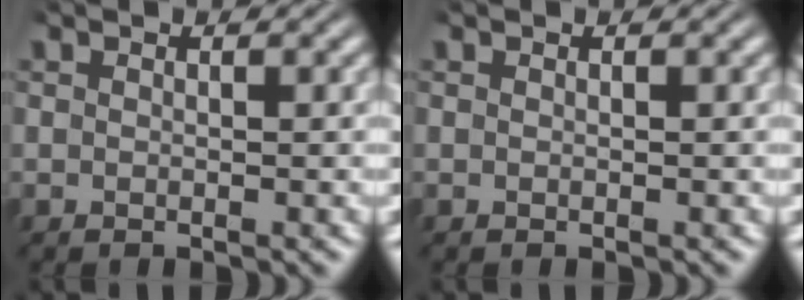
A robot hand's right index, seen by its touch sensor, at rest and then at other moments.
{"total": 0.0}